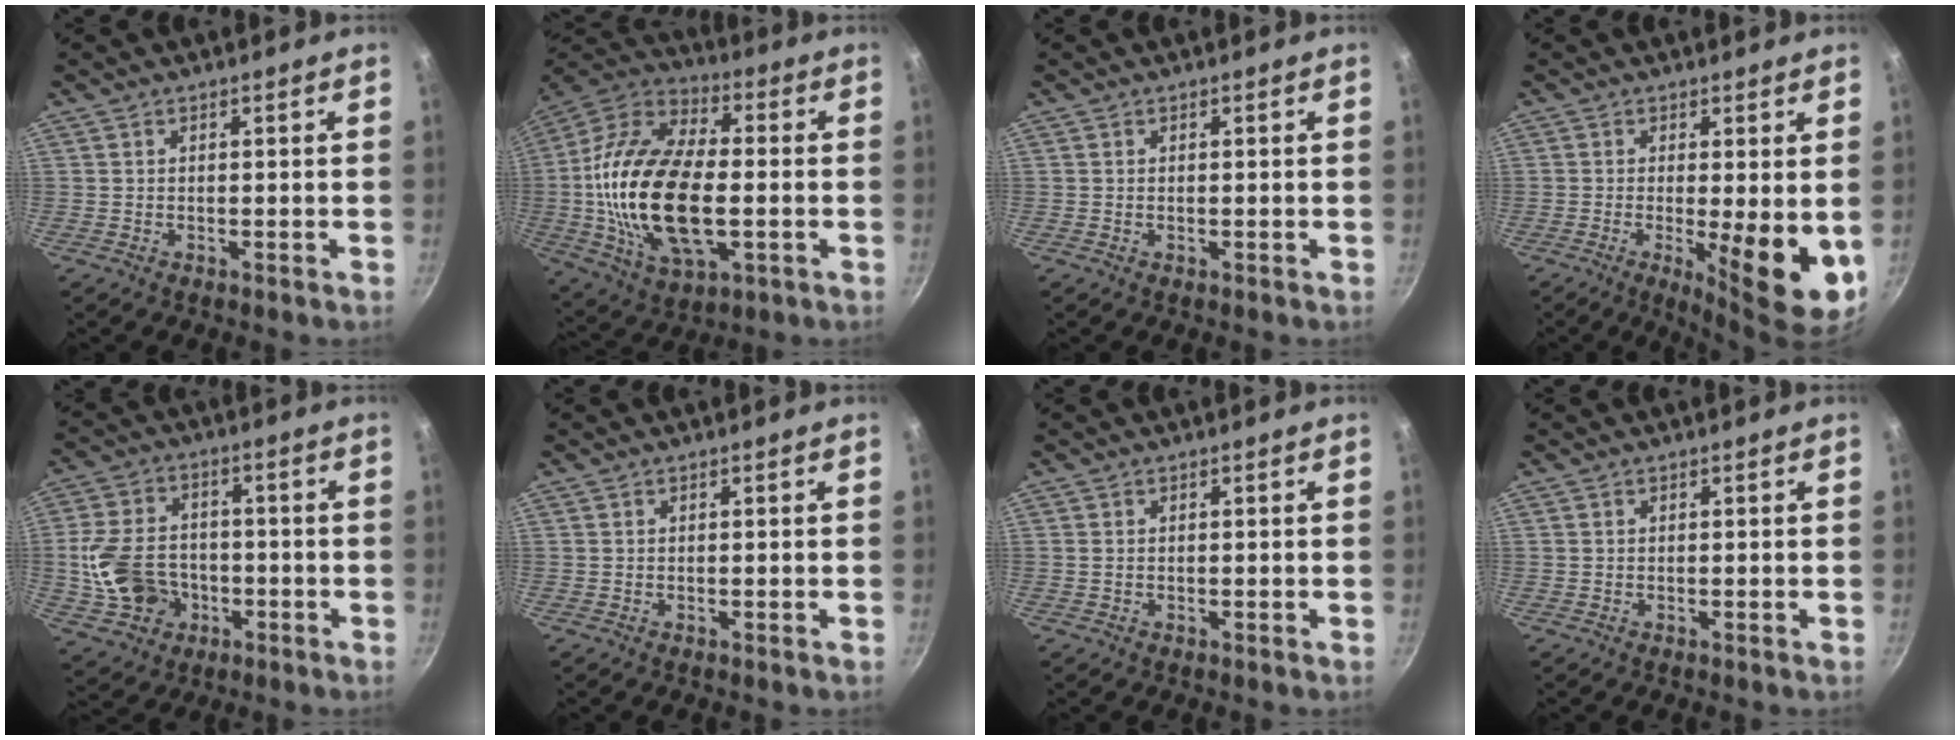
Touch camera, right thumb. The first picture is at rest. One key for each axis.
{"total": 25.9, "fx": -2.1, "fy": 13.6, "fz": 21.9, "tx": -0.426, "ty": 0.022, "tz": -0.042}
{"total": 0.0}
{"total": 10.0, "fx": -1.4, "fy": 2.1, "fz": 9.7, "tx": -0.129, "ty": -0.013, "tz": -0.010}
{"total": 13.7, "fx": -2.4, "fy": 10.9, "fz": 8.0, "tx": -0.140, "ty": 0.024, "tz": -0.036}
{"total": 0.0}
{"total": 0.6, "fx": 0.0, "fy": 0.5, "fz": 0.3, "tx": -0.005, "ty": 0.001, "tz": 0.000}
{"total": 0.0}